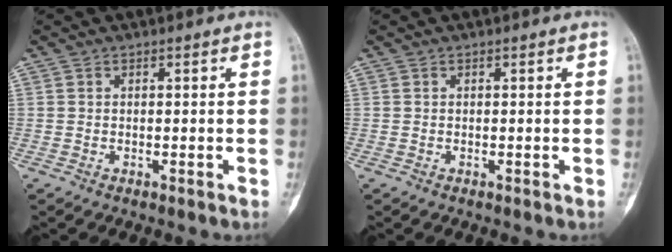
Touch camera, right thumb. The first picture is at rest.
{"total": 0.0}